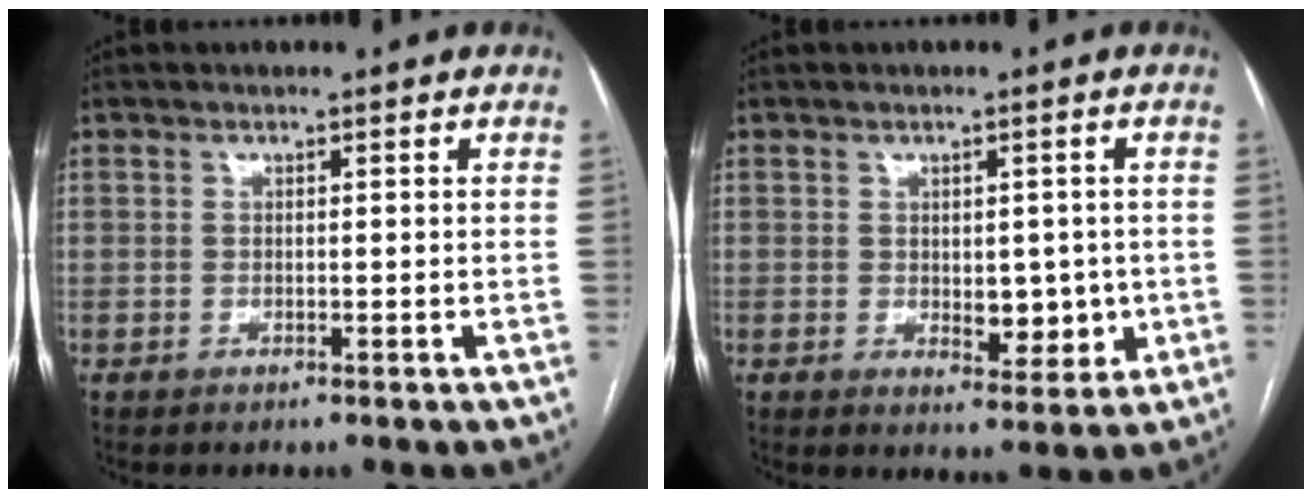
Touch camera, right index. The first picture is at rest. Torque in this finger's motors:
{"motor_torque": [0.04, 0.03, 0.03, 0.01]}